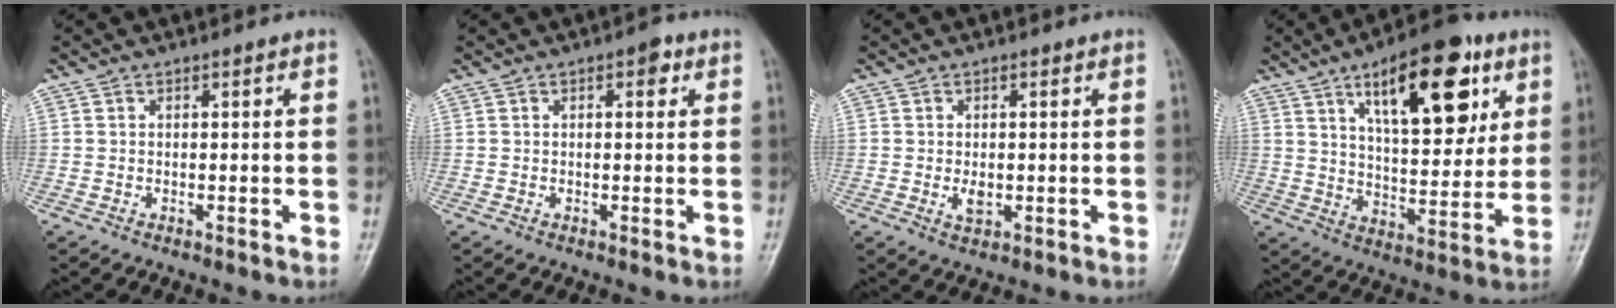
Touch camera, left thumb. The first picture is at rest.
{"total": 2.4, "force": [1.0, 1.2, 1.8], "torque": [-0.014, 0.002, 0.009]}
{"total": 2.6, "force": [-0.2, 1.6, 2.1], "torque": [-0.033, -0.005, 0.000]}
{"total": 20.0, "force": [9.3, 8.5, 15.5], "torque": [-0.187, -0.032, 0.145]}